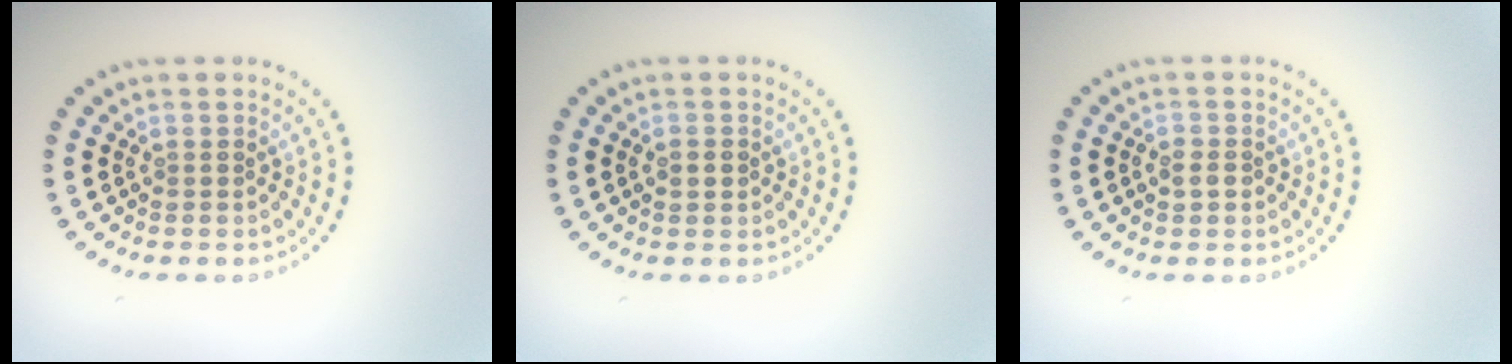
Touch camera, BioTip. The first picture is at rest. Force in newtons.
{"total": 1.2, "press": 1.2, "slide": 0.2}
{"total": 1.3, "press": 1.2, "slide": 0.3}